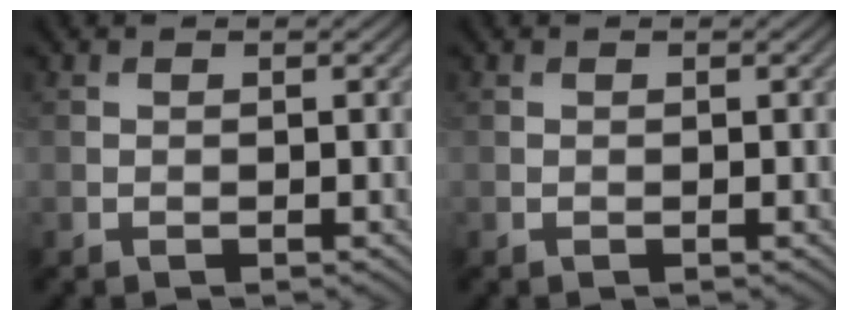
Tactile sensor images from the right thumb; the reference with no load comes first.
{"total": 0.0}